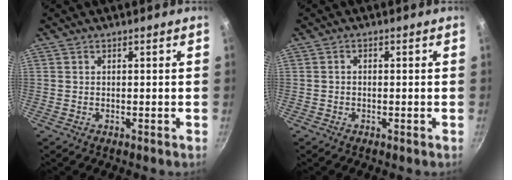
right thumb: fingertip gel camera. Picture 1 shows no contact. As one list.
[{"total": 0.8, "force": [-0.4, 0.6, 0.5], "torque": [-0.009, 0.006, -0.007]}]